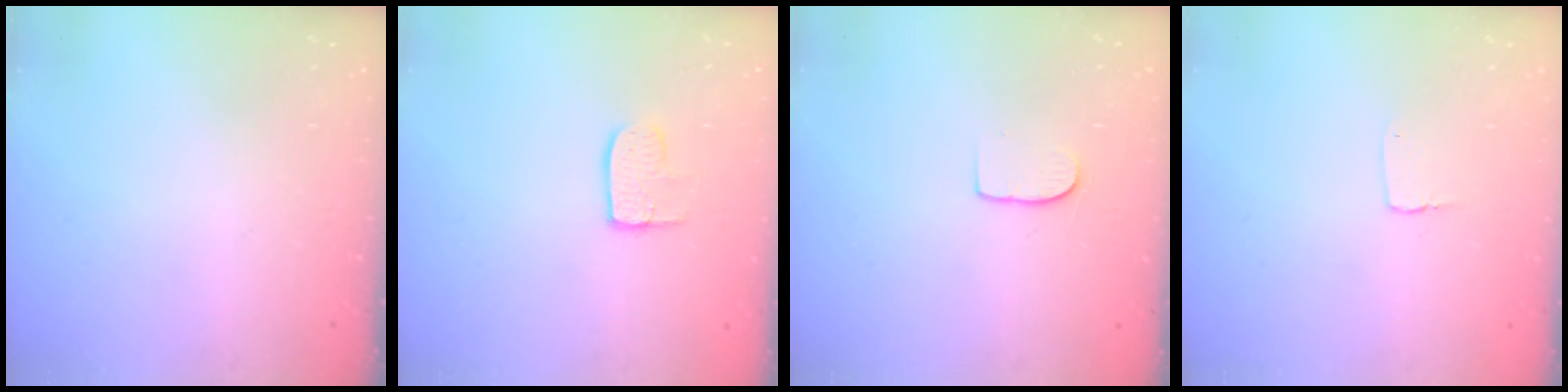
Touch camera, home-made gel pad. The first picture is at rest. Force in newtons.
{"total": 7.0, "press": 7.0, "slide": 0.4}
{"total": 6.6, "press": 6.6, "slide": 0.7}
{"total": 2.7, "press": 2.7, "slide": 0.2}